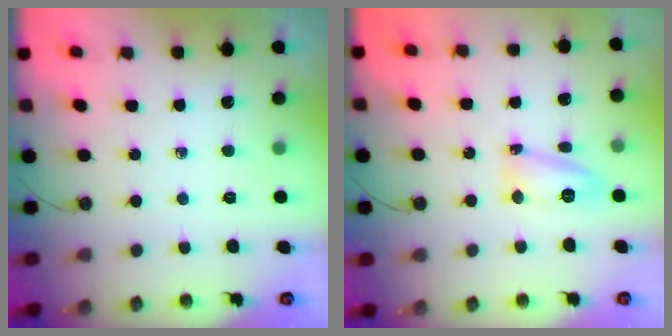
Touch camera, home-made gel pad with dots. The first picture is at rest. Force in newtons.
{"total": 11.5, "press": 11.5, "slide": 0.9}